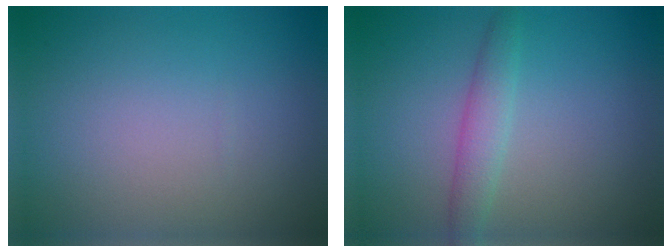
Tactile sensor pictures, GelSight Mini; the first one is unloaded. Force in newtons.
{"total": 2.2, "press": 2.2, "slide": 0.1}